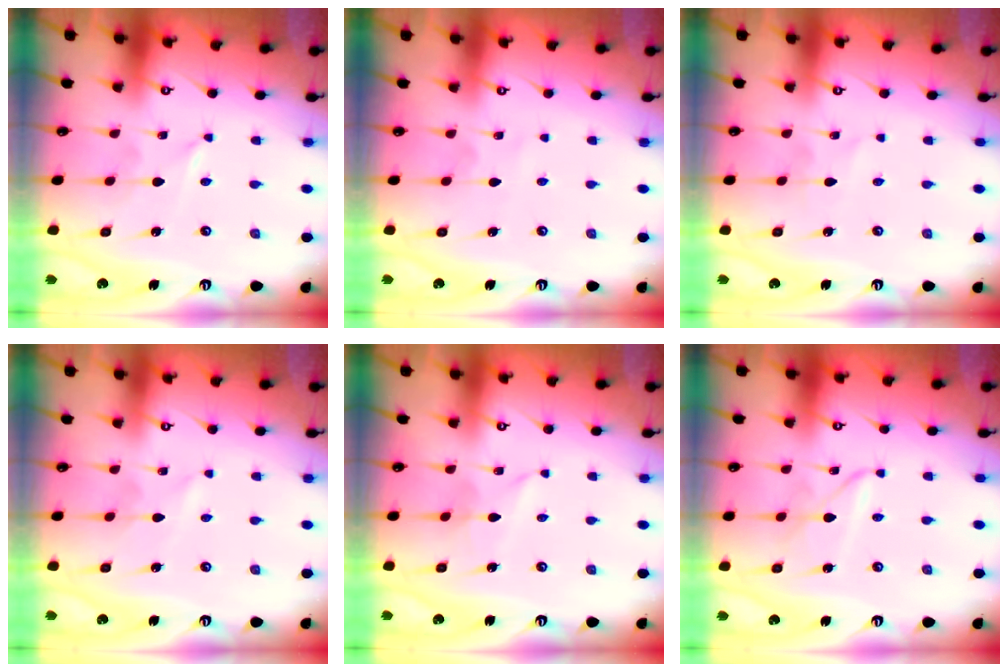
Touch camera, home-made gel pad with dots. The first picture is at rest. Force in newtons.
{"total": 2.5, "press": 2.5, "slide": 0.3}
{"total": 2.0, "press": 2.0, "slide": 0.2}
{"total": 1.1, "press": 1.1, "slide": 0.2}
{"total": 2.6, "press": 2.6, "slide": 0.4}
{"total": 2.6, "press": 2.6, "slide": 0.2}